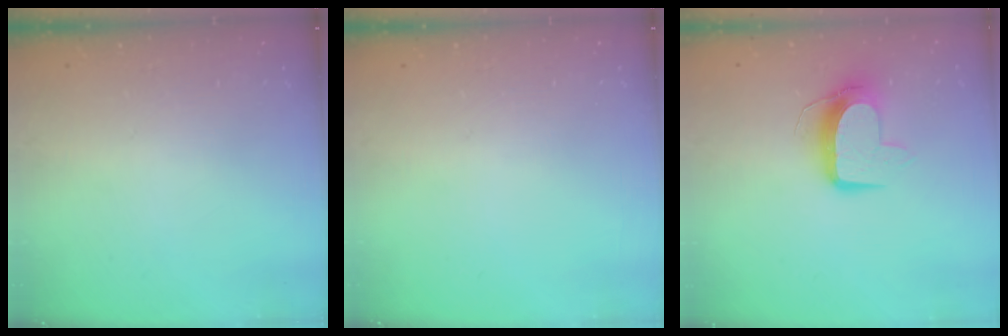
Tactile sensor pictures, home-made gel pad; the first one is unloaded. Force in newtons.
{"total": 0.0}
{"total": 10.5, "press": 10.5, "slide": 0.3}